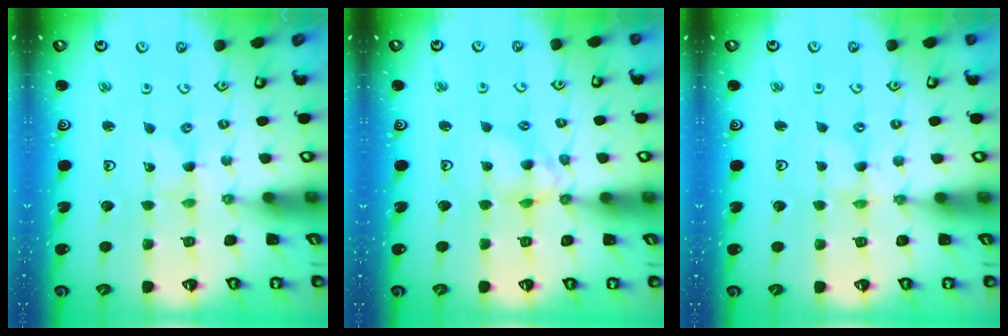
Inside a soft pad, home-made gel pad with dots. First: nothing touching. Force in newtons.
{"total": 7.7, "press": 7.6, "slide": 0.8}
{"total": 1.7, "press": 1.7, "slide": 0.2}